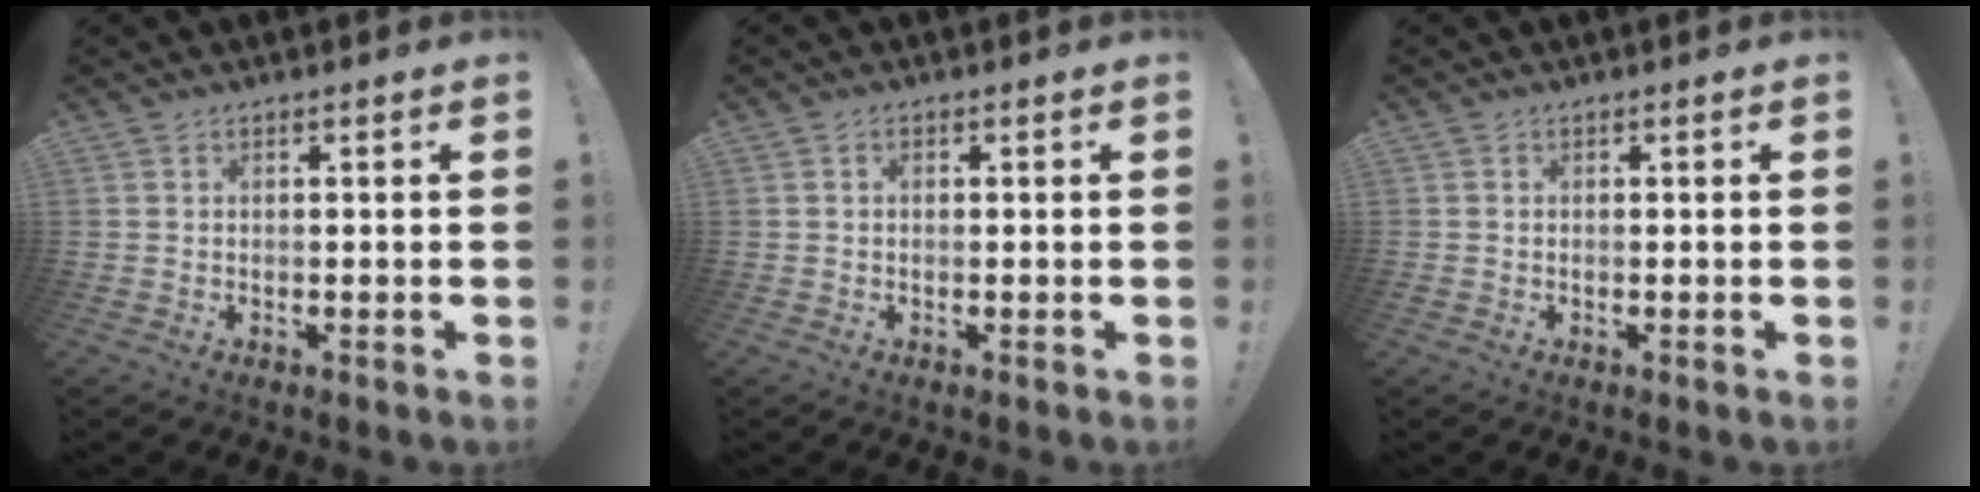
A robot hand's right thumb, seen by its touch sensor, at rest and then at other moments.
{"total": 0.8, "force": [-0.1, 0.6, 0.5], "torque": [-0.010, 0.003, -0.002]}
{"total": 0.6, "force": [-0.2, 0.5, 0.0], "torque": [-0.001, 0.002, -0.003]}